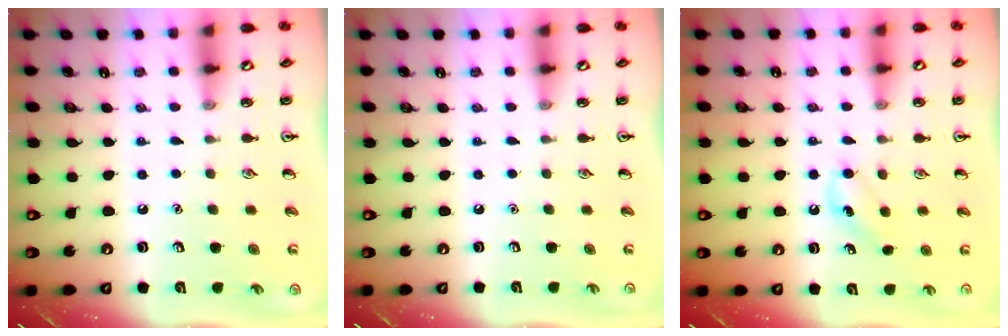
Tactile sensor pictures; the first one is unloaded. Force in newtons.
{"total": 0.0}
{"total": 5.4, "press": 5.0, "slide": 1.8}